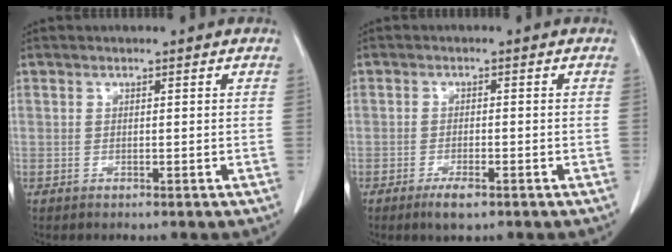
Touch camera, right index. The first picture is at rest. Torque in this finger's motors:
{"motor_torque": [0.27, -0.20, 0.04, 0.03]}